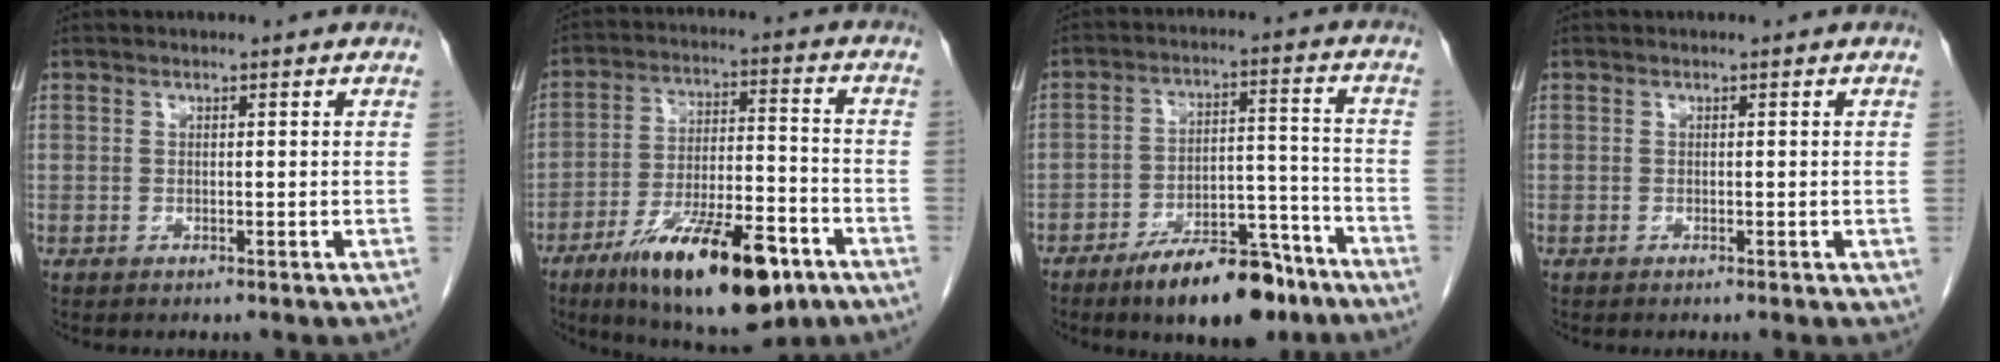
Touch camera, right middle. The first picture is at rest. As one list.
[{"total": 18.9, "force": [-10.9, 5.4, 14.4], "torque": [-0.217, -0.011, -0.174]}, {"total": 13.1, "force": [-9.5, 4.4, 7.9], "torque": [-0.110, 0.019, -0.151]}, {"total": 1.6, "force": [-0.5, 0.6, 1.4], "torque": [-0.017, -0.001, -0.005]}]